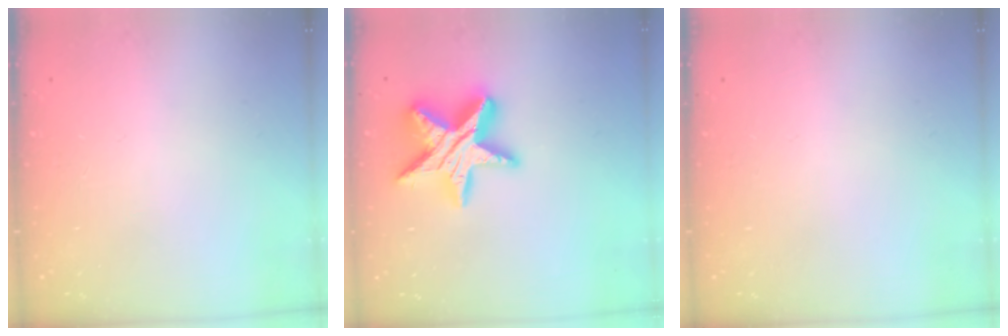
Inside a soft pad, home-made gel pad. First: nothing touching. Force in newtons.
{"total": 17.2, "press": 17.2, "slide": 1.5}
{"total": 0.0}